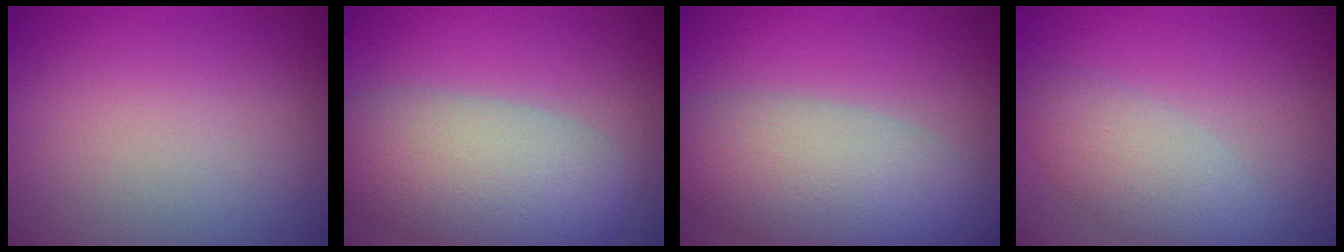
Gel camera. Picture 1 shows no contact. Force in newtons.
{"total": 8.0, "press": 8.0, "slide": 0.6}
{"total": 7.6, "press": 7.6, "slide": 0.4}
{"total": 4.1, "press": 4.1, "slide": 0.3}